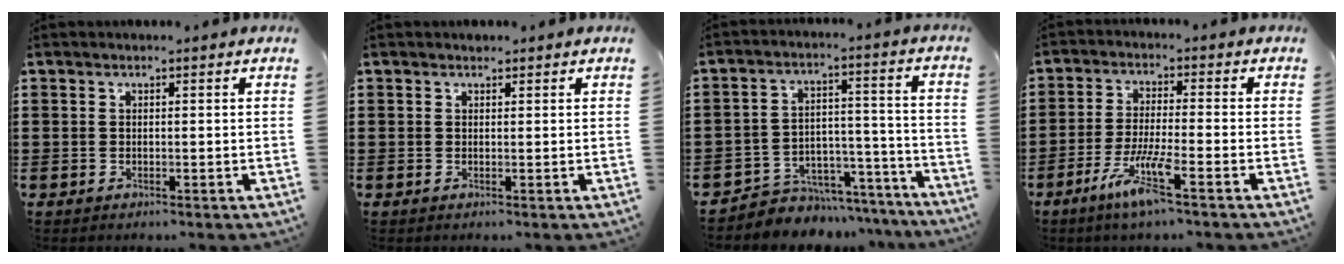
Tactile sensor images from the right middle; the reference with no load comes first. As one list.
[{"total": 0.7, "force": [0.6, 0.5, 0.0], "torque": [0.008, -0.003, 0.009]}, {"total": 5.5, "force": [-5.1, 2.2, 0.1], "torque": [-0.007, 0.023, -0.103]}, {"total": 6.9, "force": [-4.2, 0.5, 5.4], "torque": [-0.113, -0.009, -0.082]}]